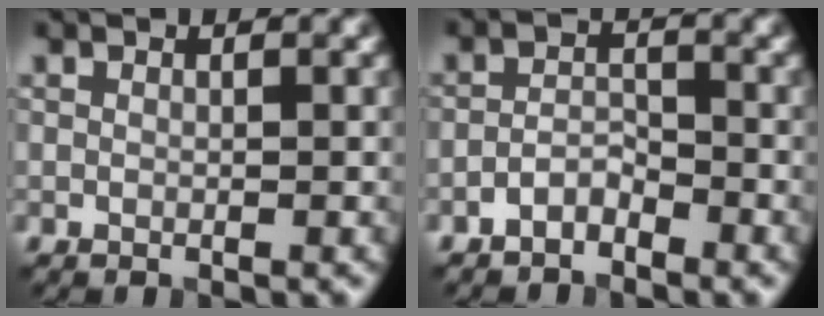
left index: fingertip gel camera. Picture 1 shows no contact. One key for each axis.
{"total": 1.9, "fx": -1.6, "fy": 0.7, "fz": 0.8, "tx": -0.014, "ty": 0.009, "tz": -0.033}